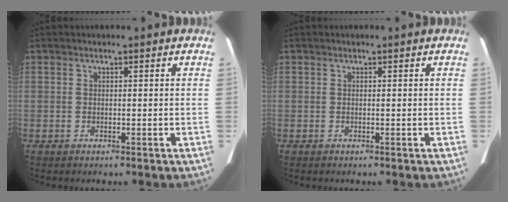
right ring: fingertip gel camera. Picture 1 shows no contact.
{"total": 0.0}